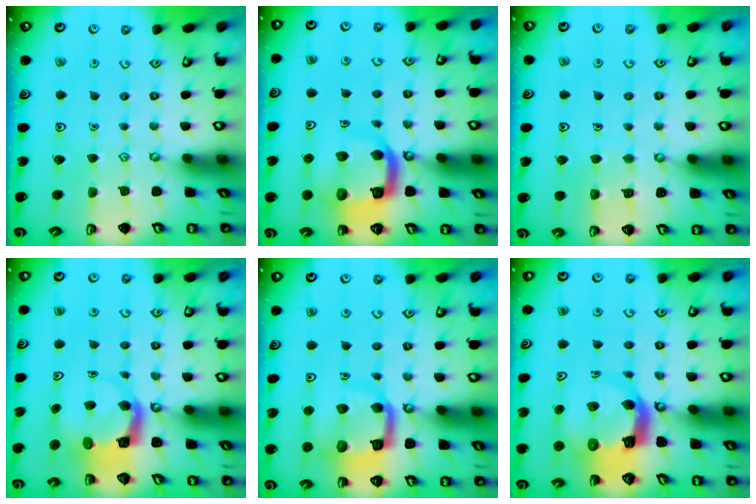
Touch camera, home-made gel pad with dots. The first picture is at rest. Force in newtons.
{"total": 14.0, "press": 13.9, "slide": 1.6}
{"total": 6.9, "press": 6.9, "slide": 0.6}
{"total": 3.9, "press": 3.9, "slide": 0.3}
{"total": 11.0, "press": 10.9, "slide": 1.3}
{"total": 7.1, "press": 7.1, "slide": 1.0}